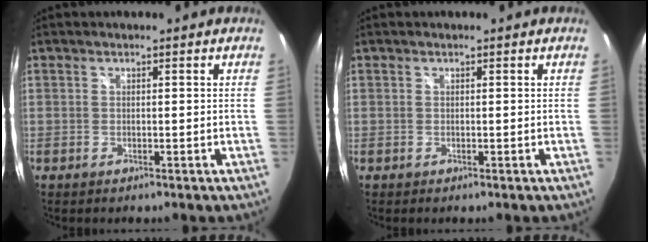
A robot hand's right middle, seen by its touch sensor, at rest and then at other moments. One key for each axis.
{"total": 0.0}